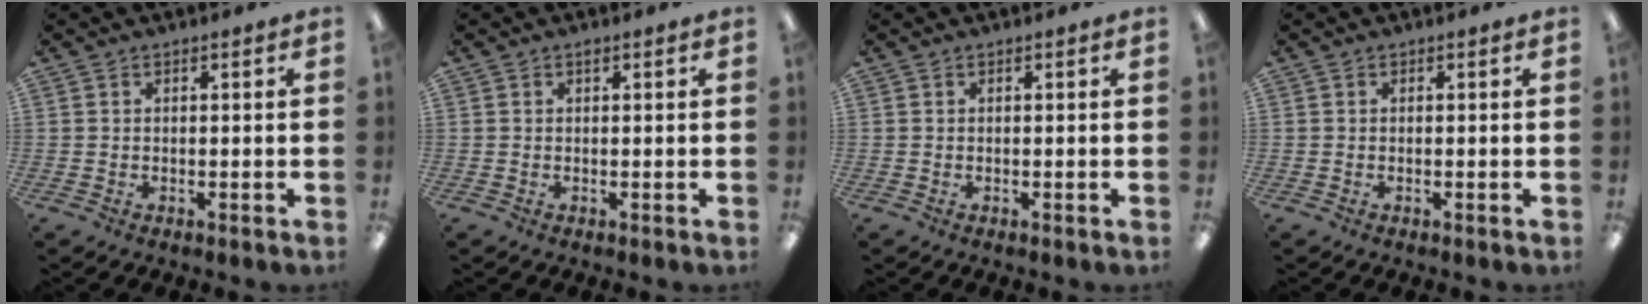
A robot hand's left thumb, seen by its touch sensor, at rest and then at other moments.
{"total": 0.6, "force": [0.5, 0.2, 0.4], "torque": [-0.009, 0.003, 0.008]}
{"total": 0.0}
{"total": 0.0}